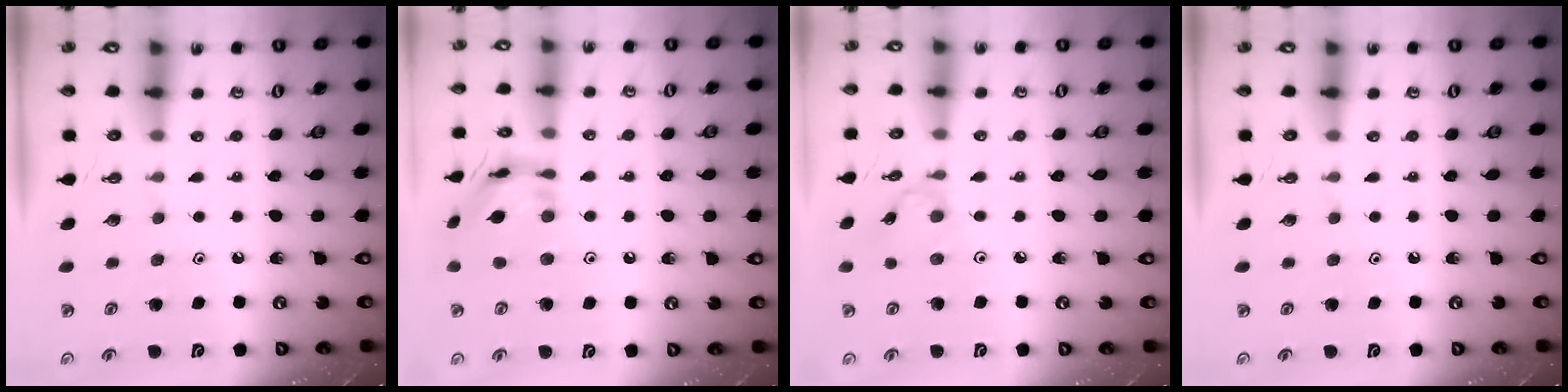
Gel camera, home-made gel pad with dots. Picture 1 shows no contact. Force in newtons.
{"total": 12.9, "press": 12.9, "slide": 1.1}
{"total": 1.4, "press": 1.3, "slide": 0.2}
{"total": 0.0}